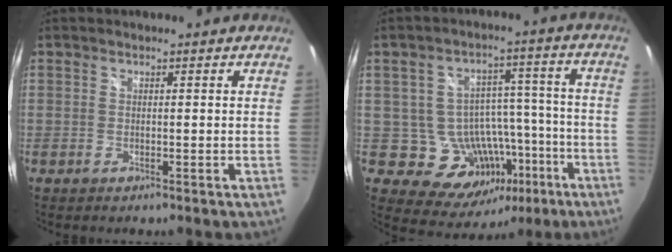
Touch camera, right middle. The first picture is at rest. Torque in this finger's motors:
{"motor_torque": [-0.06, -0.26, 0.05, 0.00]}